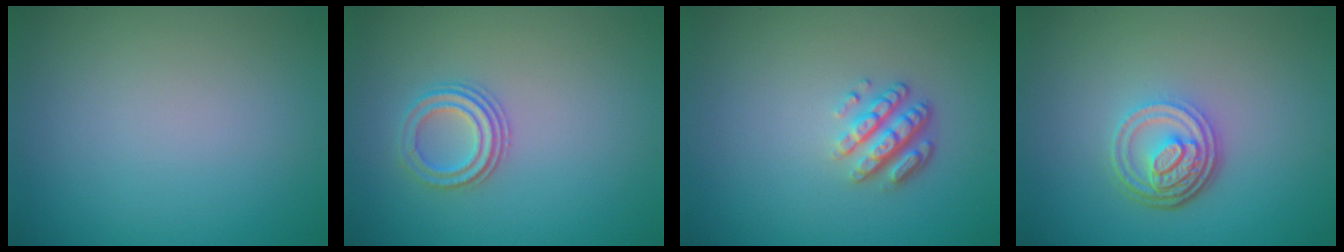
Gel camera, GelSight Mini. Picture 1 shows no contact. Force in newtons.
{"total": 2.6, "press": 2.3, "slide": 1.2}
{"total": 3.4, "press": 2.6, "slide": 2.3}
{"total": 4.8, "press": 3.5, "slide": 3.3}